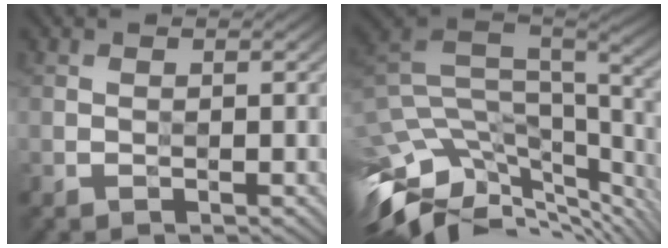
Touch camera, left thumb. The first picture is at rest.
{"total": 14.0, "force": [-5.5, 5.8, 11.5], "torque": [-0.268, 0.001, -0.086]}